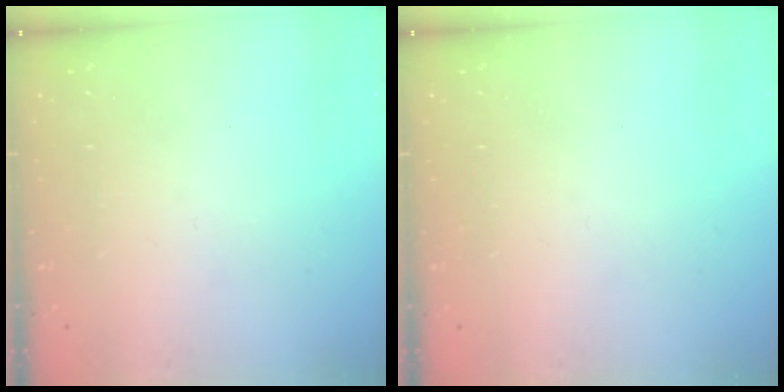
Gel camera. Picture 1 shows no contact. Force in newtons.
{"total": 0.0}